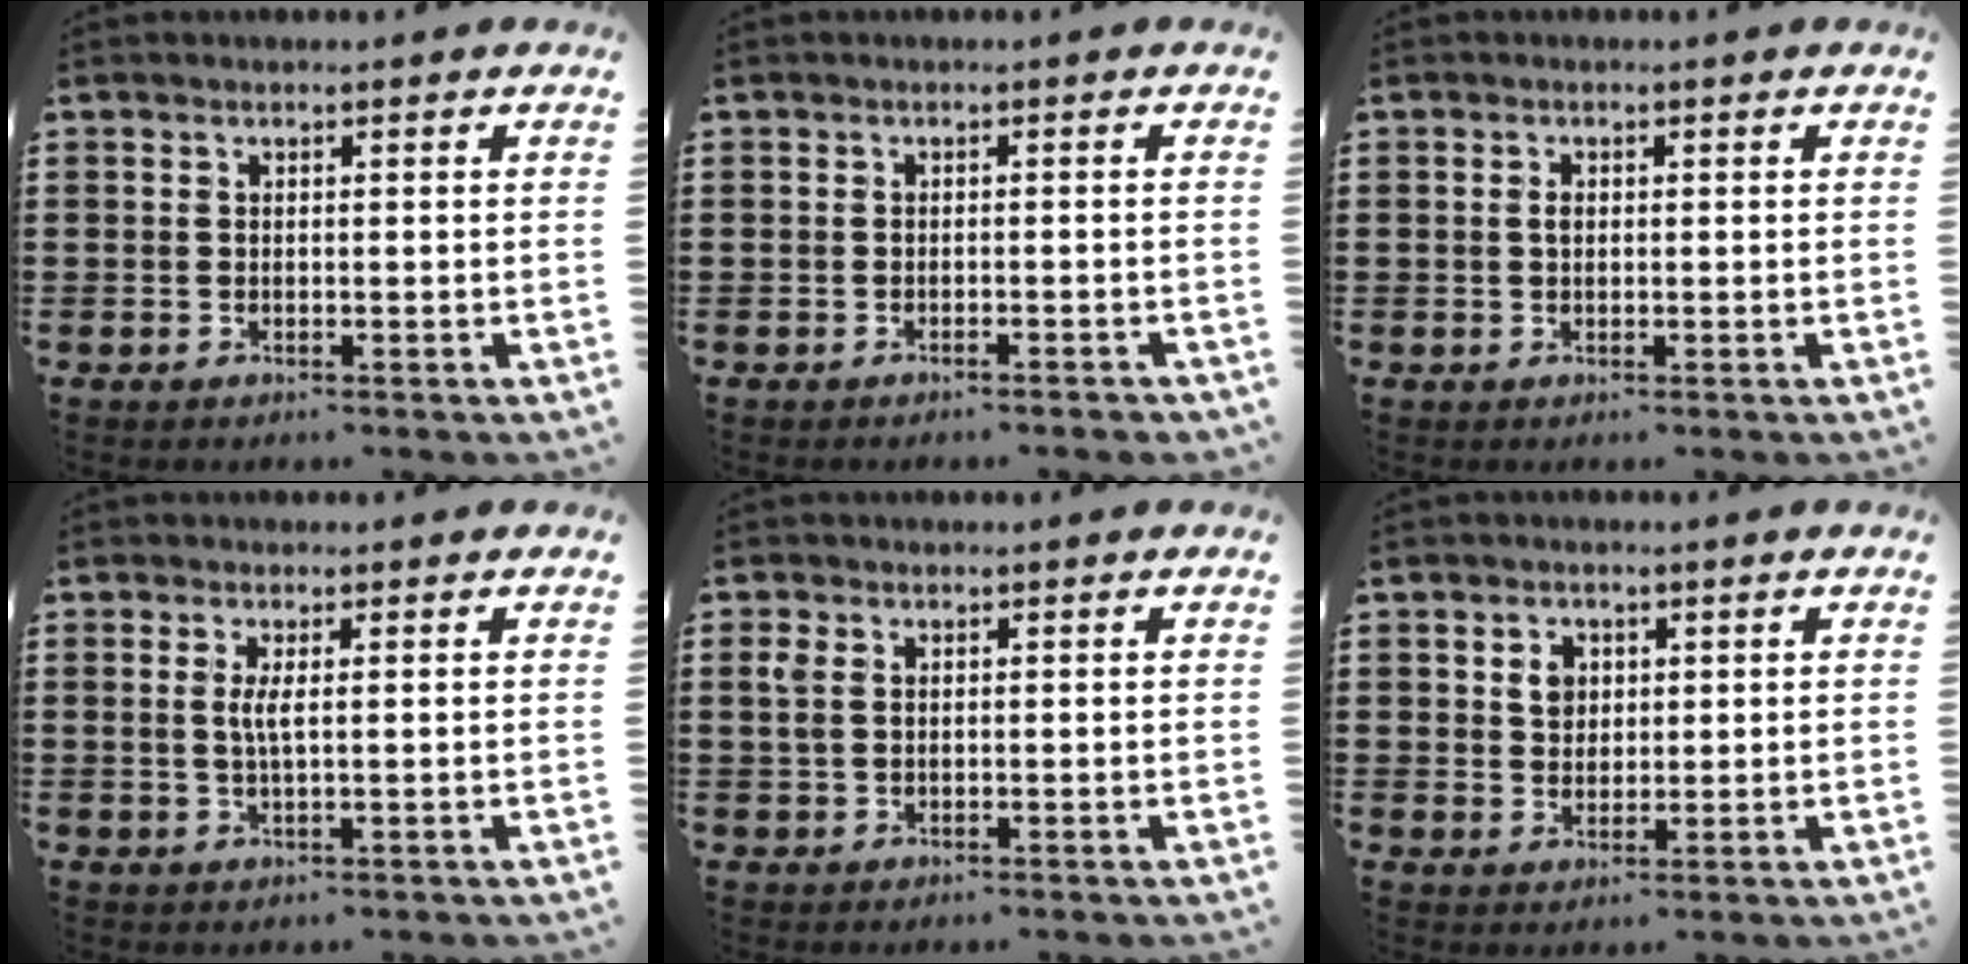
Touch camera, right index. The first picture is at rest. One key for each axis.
{"total": 0.9, "fx": -0.8, "fy": 0.0, "fz": 0.3, "tx": -0.008, "ty": 0.001, "tz": -0.016}
{"total": 1.2, "fx": 0.1, "fy": 0.7, "fz": 1.0, "tx": -0.021, "ty": 0.003, "tz": 0.002}
{"total": 2.4, "fx": 0.3, "fy": 0.2, "fz": 2.4, "tx": -0.048, "ty": -0.003, "tz": 0.005}
{"total": 2.1, "fx": 0.5, "fy": 1.4, "fz": 1.5, "tx": -0.042, "ty": 0.005, "tz": 0.006}
{"total": 3.0, "fx": 1.1, "fy": 2.4, "fz": 1.5, "tx": -0.031, "ty": 0.007, "tz": 0.016}